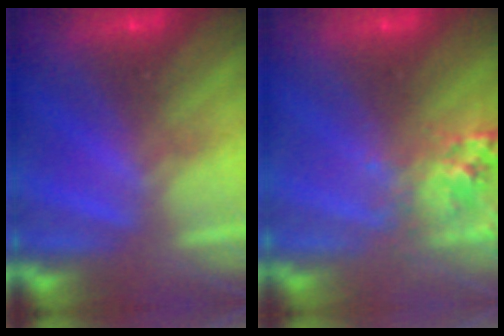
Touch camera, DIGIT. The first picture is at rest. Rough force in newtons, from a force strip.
{"total": 2.9}